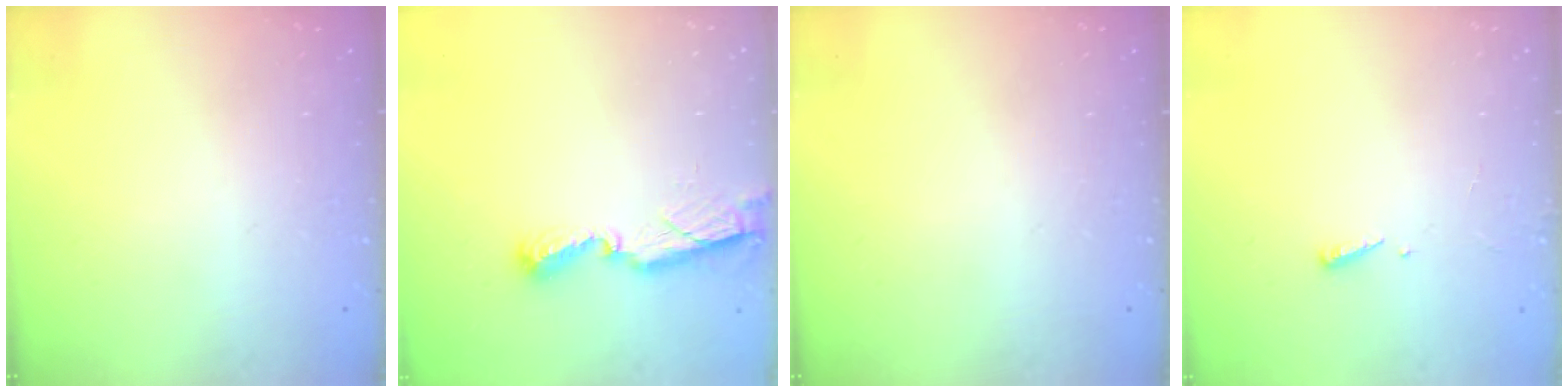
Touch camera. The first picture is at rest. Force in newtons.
{"total": 7.7, "press": 7.7, "slide": 0.2}
{"total": 0.0}
{"total": 2.4, "press": 2.4, "slide": 0.2}